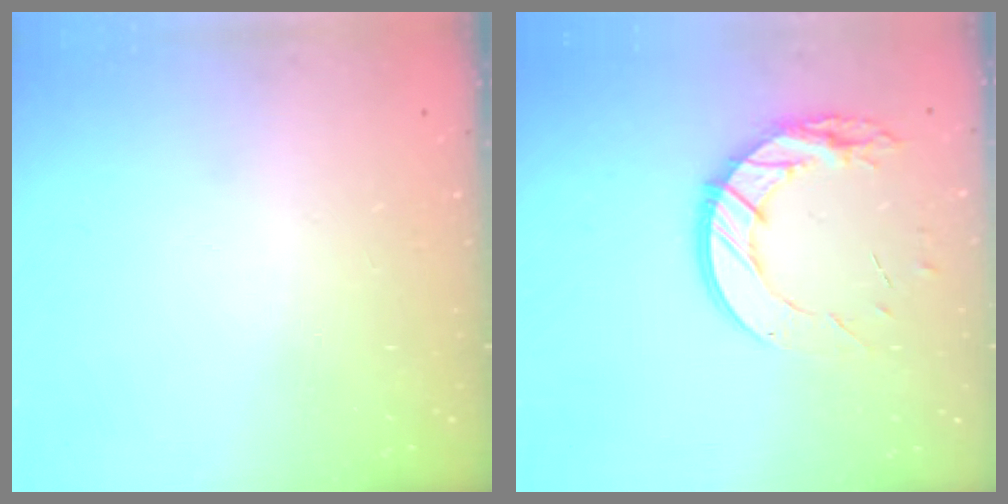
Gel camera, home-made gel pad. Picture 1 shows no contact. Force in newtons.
{"total": 14.7, "press": 14.6, "slide": 1.3}